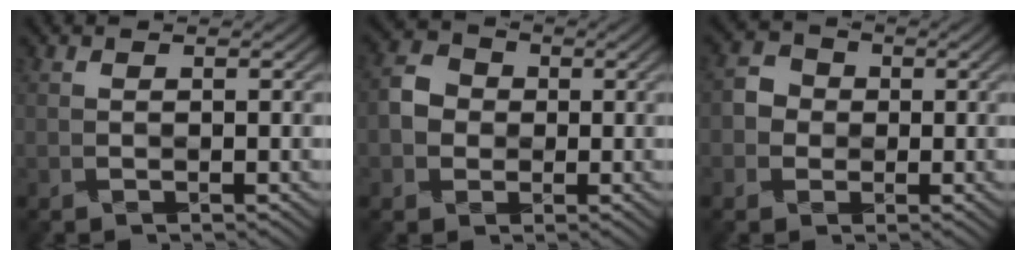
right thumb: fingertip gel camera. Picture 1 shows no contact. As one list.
[{"total": 4.4, "force": [-0.5, 4.0, 1.7], "torque": [-0.039, 0.009, -0.020]}, {"total": 3.4, "force": [-0.5, 3.2, 0.9], "torque": [-0.019, 0.007, -0.022]}]